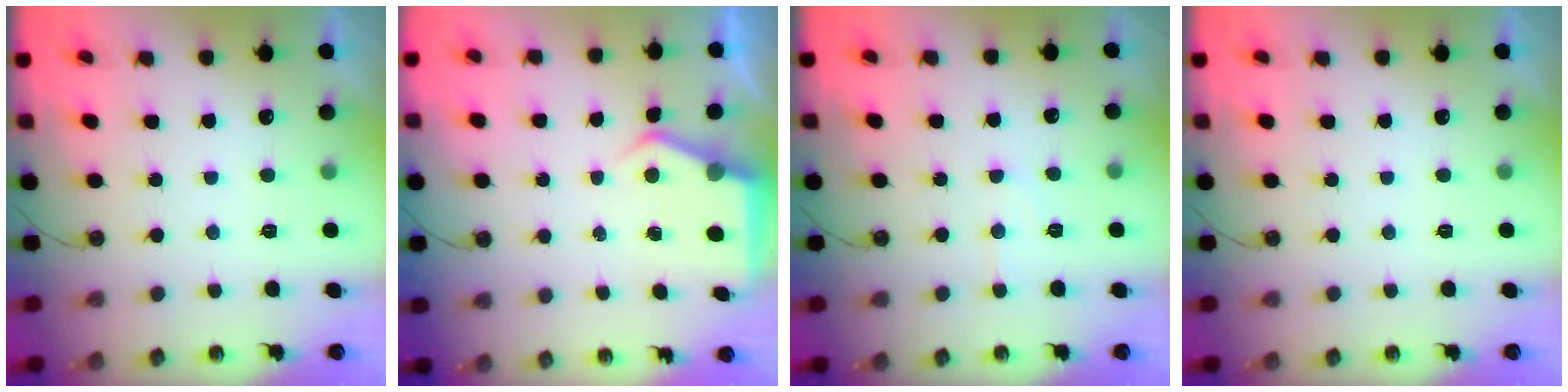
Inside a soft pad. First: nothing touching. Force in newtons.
{"total": 4.8, "press": 4.7, "slide": 0.7}
{"total": 5.4, "press": 5.4, "slide": 0.7}
{"total": 0.0}